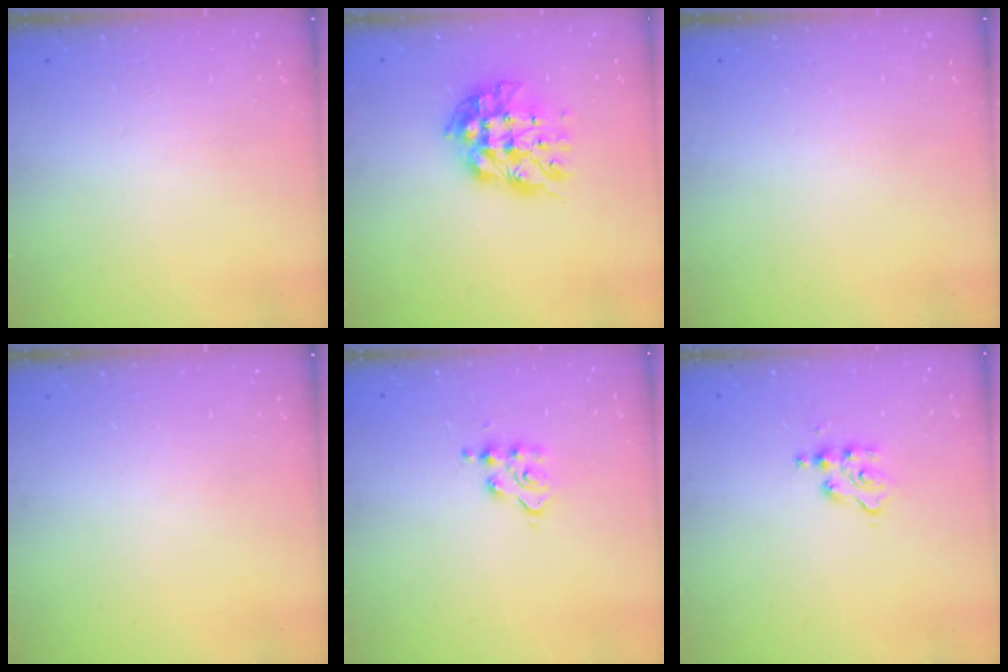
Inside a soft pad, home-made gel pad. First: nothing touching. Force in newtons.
{"total": 12.4, "press": 12.4, "slide": 0.8}
{"total": 0.0}
{"total": 0.0}
{"total": 4.8, "press": 4.8, "slide": 0.5}
{"total": 2.3, "press": 2.2, "slide": 0.3}